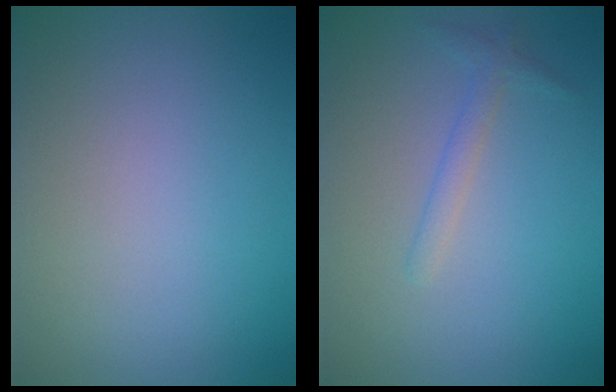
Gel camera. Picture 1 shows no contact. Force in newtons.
{"total": 1.4, "press": 1.4, "slide": 0.1}